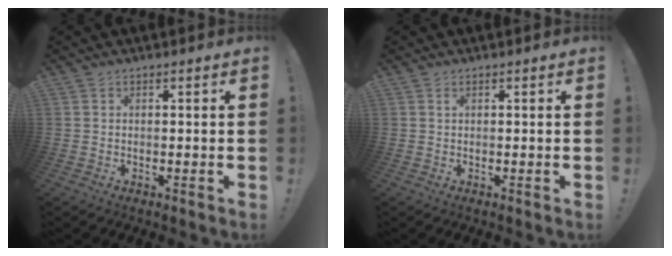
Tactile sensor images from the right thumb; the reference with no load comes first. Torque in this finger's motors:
{"motor_torque": [-0.02, 0.19, 0.12, 0.04, 0.00]}